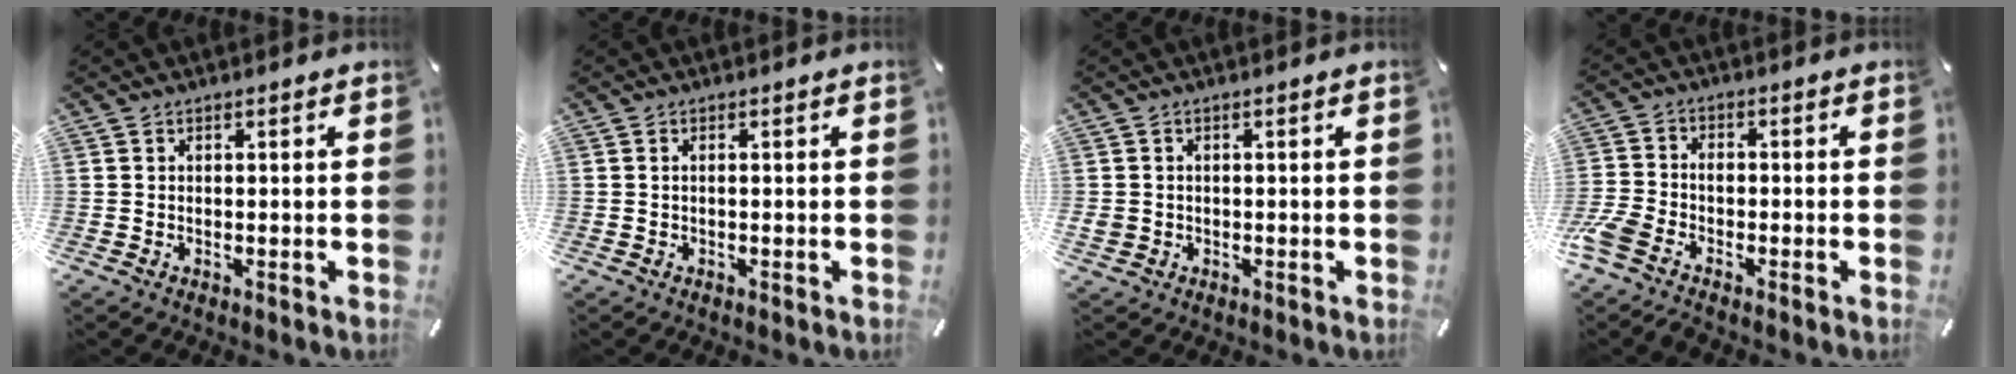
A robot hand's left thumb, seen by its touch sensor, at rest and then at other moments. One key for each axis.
{"total": 0.5, "fx": -0.1, "fy": 0.0, "fz": 0.5, "tx": -0.012, "ty": -0.002, "tz": -0.001}
{"total": 2.0, "fx": -0.4, "fy": 1.8, "fz": 0.8, "tx": -0.017, "ty": 0.003, "tz": -0.009}
{"total": 5.9, "fx": -3.2, "fy": 3.5, "fz": 3.4, "tx": -0.089, "ty": 0.004, "tz": -0.065}